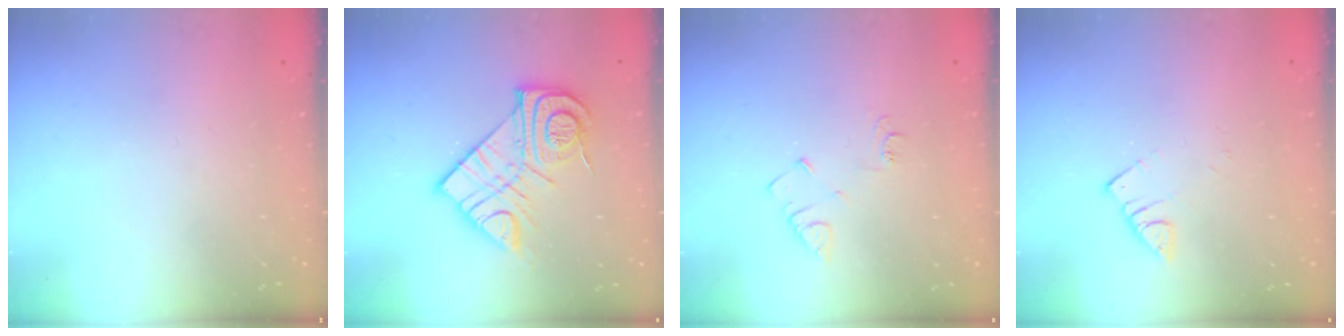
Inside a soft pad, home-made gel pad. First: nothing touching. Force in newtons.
{"total": 16.1, "press": 16.1, "slide": 1.3}
{"total": 6.1, "press": 6.1, "slide": 0.7}
{"total": 2.4, "press": 2.4, "slide": 0.4}